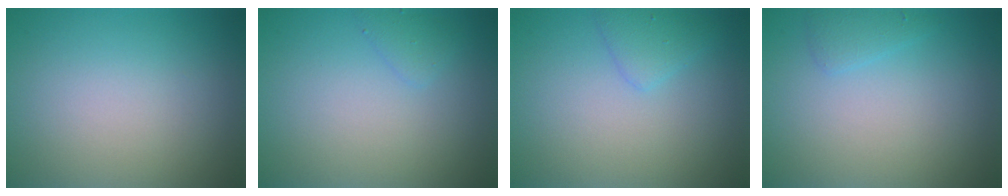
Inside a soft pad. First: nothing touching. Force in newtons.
{"total": 1.1, "press": 1.1, "slide": 0.0}
{"total": 1.8, "press": 1.8, "slide": 0.1}
{"total": 1.2, "press": 1.2, "slide": 0.1}